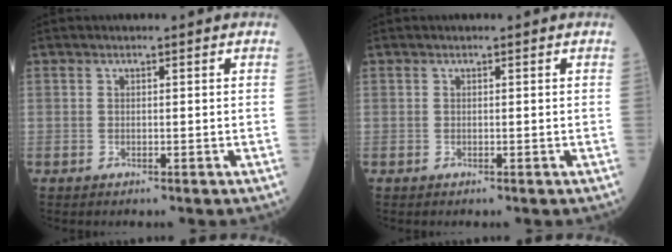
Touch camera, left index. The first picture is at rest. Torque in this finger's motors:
{"motor_torque": [0.00, 0.00, 0.00, 0.00]}